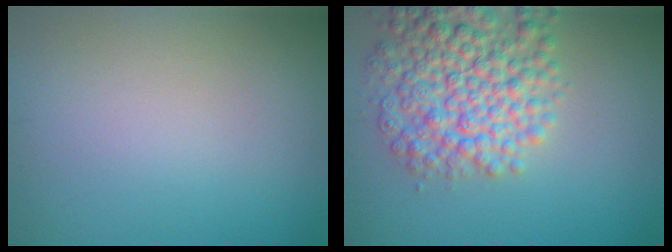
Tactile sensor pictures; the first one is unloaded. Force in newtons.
{"total": 7.5, "press": 7.5, "slide": 0.3}